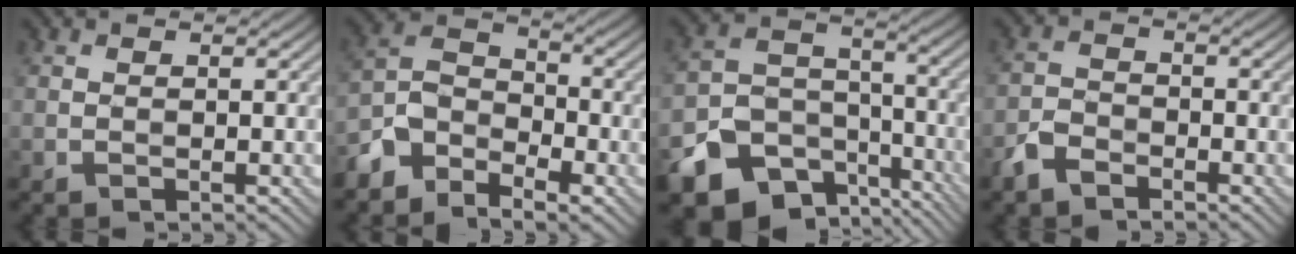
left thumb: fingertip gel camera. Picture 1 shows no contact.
{"total": 7.3, "force": [-5.2, 3.8, 3.3], "torque": [-0.067, -0.001, -0.119]}
{"total": 15.5, "force": [-9.8, 10.7, 5.5], "torque": [-0.147, -0.059, -0.134]}
{"total": 3.5, "force": [-2.7, 1.7, 1.4], "torque": [-0.031, -0.003, -0.067]}